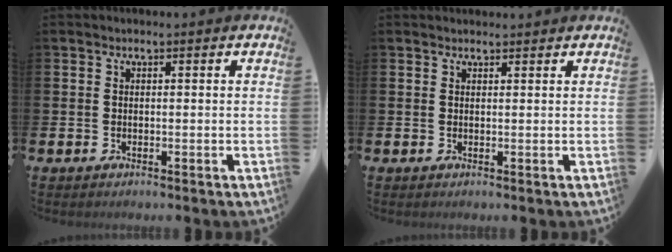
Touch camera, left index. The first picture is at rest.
{"total": 0.9, "force": [0.9, 0.1, 0.0], "torque": [0.008, -0.003, 0.015]}